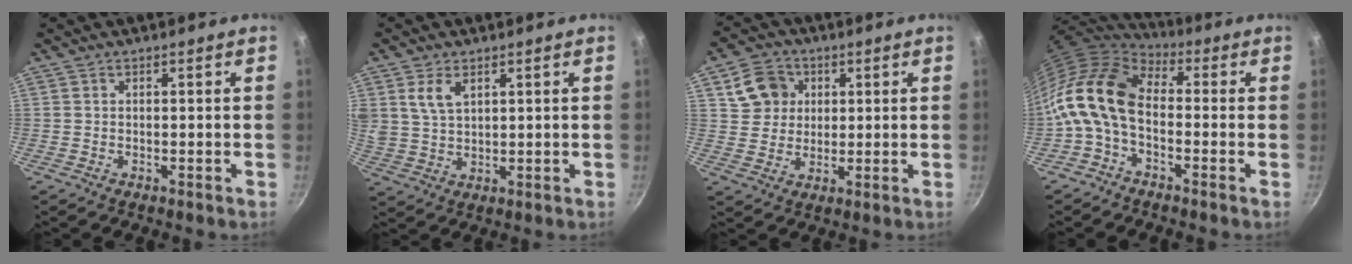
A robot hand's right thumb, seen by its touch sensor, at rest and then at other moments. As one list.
[{"total": 5.6, "force": [2.6, 3.2, 3.7], "torque": [-0.064, -0.010, 0.056]}, {"total": 8.4, "force": [3.0, 7.2, 3.1], "torque": [-0.030, 0.005, 0.052]}, {"total": 13.7, "force": [-1.8, 8.4, 10.7], "torque": [-0.197, 0.029, -0.056]}]